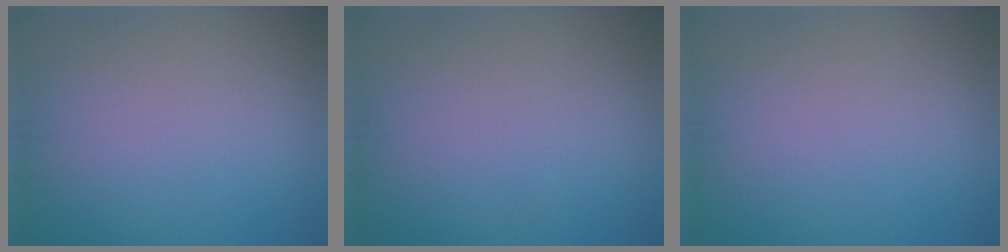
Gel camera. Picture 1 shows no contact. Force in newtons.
{"total": 0.0}
{"total": 0.0}